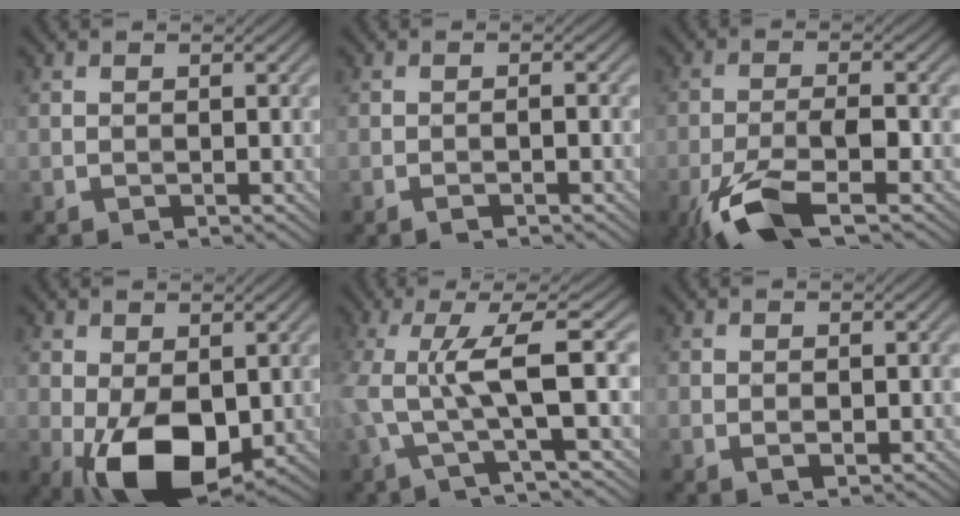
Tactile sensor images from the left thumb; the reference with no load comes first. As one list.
[{"total": 1.3, "force": [-0.8, 0.0, 1.1], "torque": [-0.018, 0.006, -0.016]}, {"total": 8.8, "force": [-5.1, 2.4, 6.8], "torque": [-0.136, -0.008, -0.106]}, {"total": 10.1, "force": [-2.6, 5.7, 8.0], "torque": [-0.156, -0.021, -0.038]}, {"total": 8.5, "force": [-0.5, 1.4, 8.4], "torque": [-0.153, 0.011, -0.020]}, {"total": 1.1, "force": [-0.1, 0.6, 0.9], "torque": [-0.016, -0.003, 0.001]}]